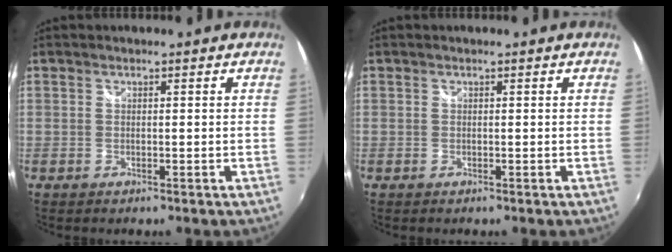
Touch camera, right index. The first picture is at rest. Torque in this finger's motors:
{"motor_torque": [0.00, 0.00, 0.00, 0.00]}